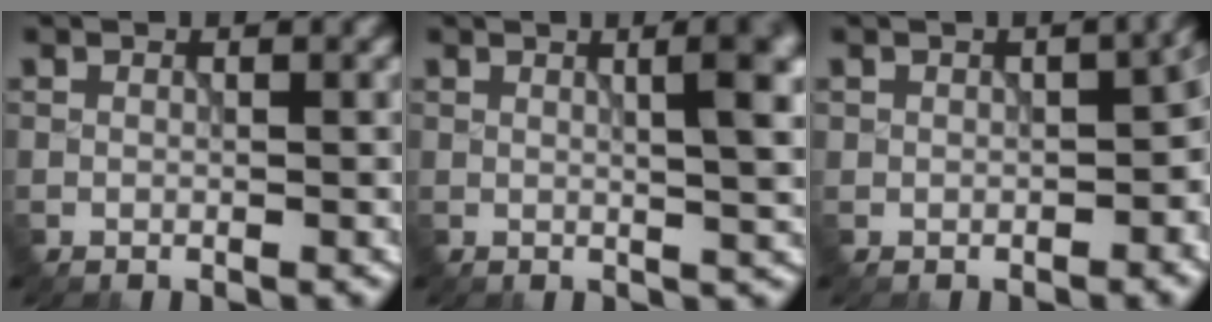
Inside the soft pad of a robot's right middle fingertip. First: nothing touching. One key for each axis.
{"total": 5.3, "fx": 1.5, "fy": 1.6, "fz": 4.8, "tx": -0.030, "ty": 0.021, "tz": 0.010}
{"total": 6.3, "fx": -0.1, "fy": 3.5, "fz": 5.2, "tx": -0.051, "ty": 0.001, "tz": -0.003}